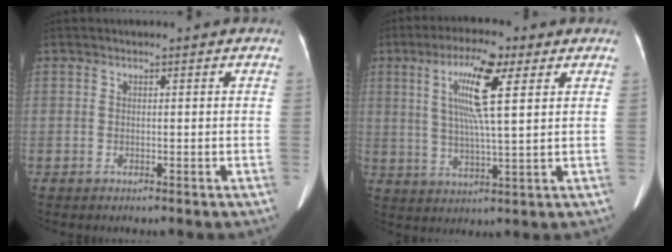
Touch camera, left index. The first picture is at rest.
{"total": 10.1, "force": [3.6, 1.0, 9.3], "torque": [-0.176, 0.006, 0.062]}